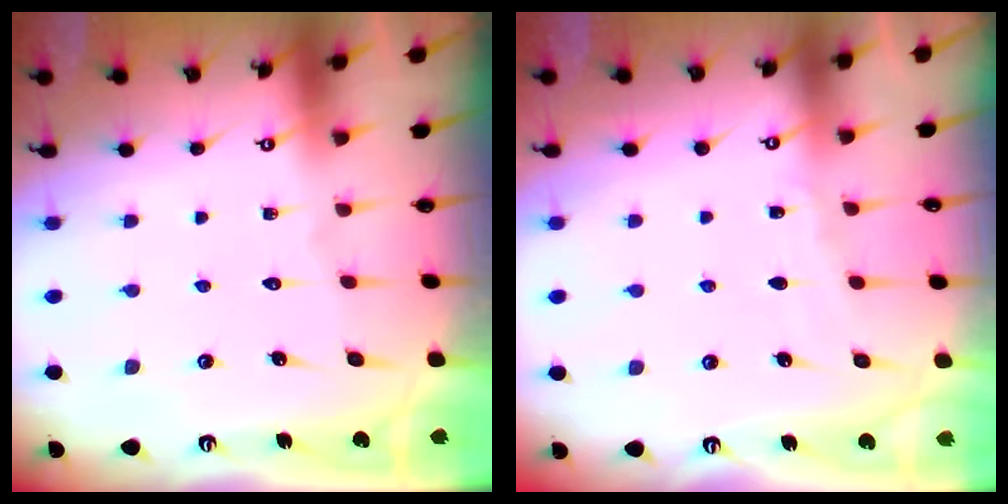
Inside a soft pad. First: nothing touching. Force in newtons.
{"total": 3.5, "press": 3.5, "slide": 0.4}